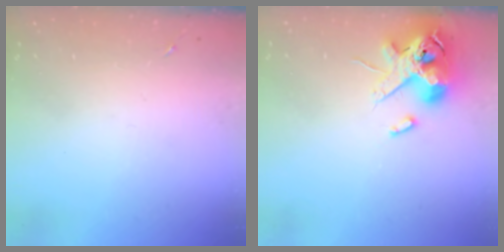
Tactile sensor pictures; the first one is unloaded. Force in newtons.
{"total": 14.2, "press": 14.0, "slide": 2.3}